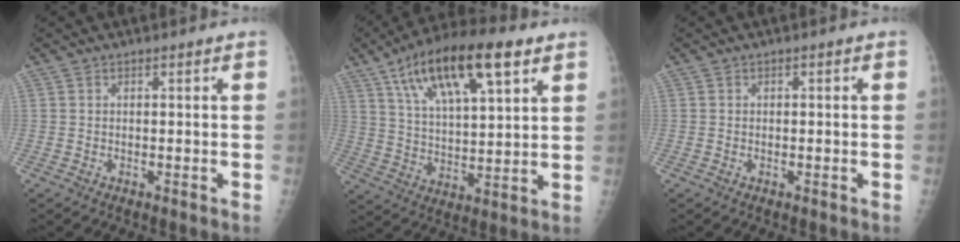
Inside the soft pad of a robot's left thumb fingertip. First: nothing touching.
{"total": 19.6, "force": [10.1, 7.1, 15.2], "torque": [-0.242, -0.013, 0.177]}
{"total": 0.0}